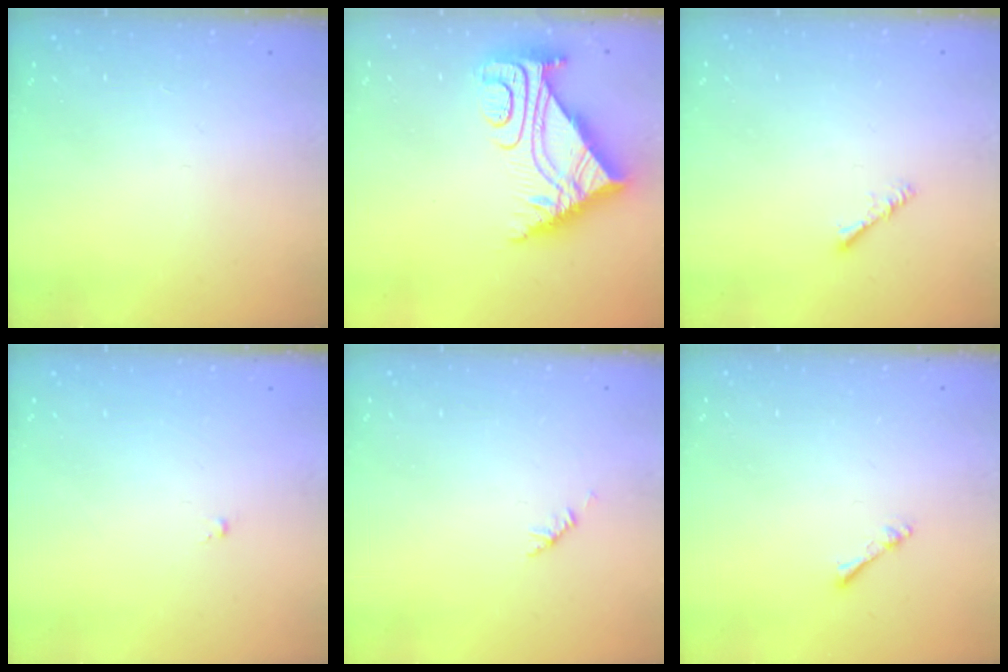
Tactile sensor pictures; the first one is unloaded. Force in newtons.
{"total": 8.9, "press": 8.8, "slide": 0.9}
{"total": 2.3, "press": 2.3, "slide": 0.4}
{"total": 0.0}
{"total": 1.9, "press": 1.8, "slide": 0.6}
{"total": 1.1, "press": 1.1, "slide": 0.2}